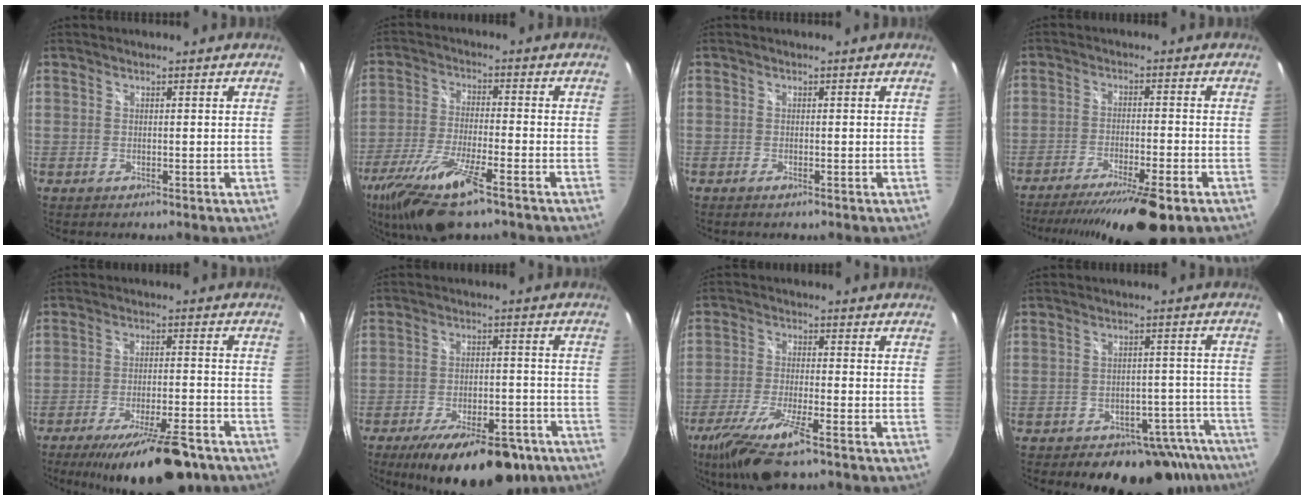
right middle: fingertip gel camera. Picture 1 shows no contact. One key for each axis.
{"total": 15.2, "fx": -10.3, "fy": 2.8, "fz": 10.8, "tx": -0.226, "ty": -0.040, "tz": -0.191}
{"total": 0.7, "fx": -0.5, "fy": 0.0, "fz": 0.4, "tx": -0.007, "ty": 0.000, "tz": -0.009}
{"total": 16.2, "fx": -12.7, "fy": 1.8, "fz": 9.9, "tx": -0.186, "ty": -0.029, "tz": -0.196}
{"total": 17.3, "fx": -13.2, "fy": 4.3, "fz": 10.2, "tx": -0.178, "ty": -0.030, "tz": -0.192}
{"total": 19.2, "fx": -13.7, "fy": 7.2, "fz": 11.4, "tx": -0.192, "ty": -0.025, "tz": -0.186}
{"total": 12.4, "fx": -8.3, "fy": 2.2, "fz": 8.9, "tx": -0.195, "ty": -0.034, "tz": -0.155}
{"total": 17.9, "fx": -14.7, "fy": 8.3, "fz": 5.9, "tx": -0.076, "ty": 0.037, "tz": -0.161}